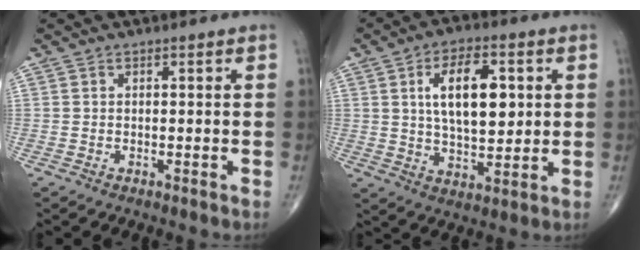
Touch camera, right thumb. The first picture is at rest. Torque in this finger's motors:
{"motor_torque": [0.49, 2.19, 0.59, -0.35, 0.07]}